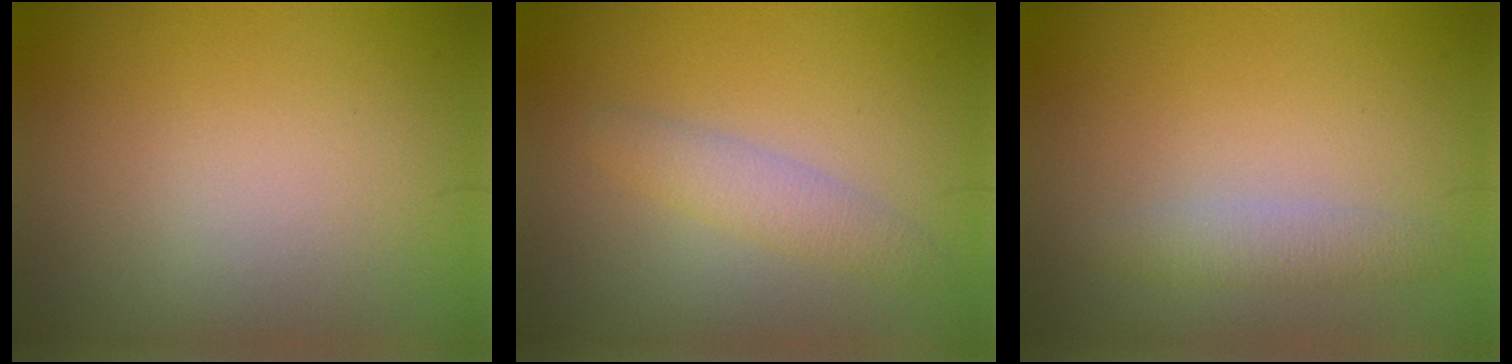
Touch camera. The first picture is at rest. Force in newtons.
{"total": 2.2, "press": 2.2, "slide": 0.1}
{"total": 1.9, "press": 1.9, "slide": 0.0}